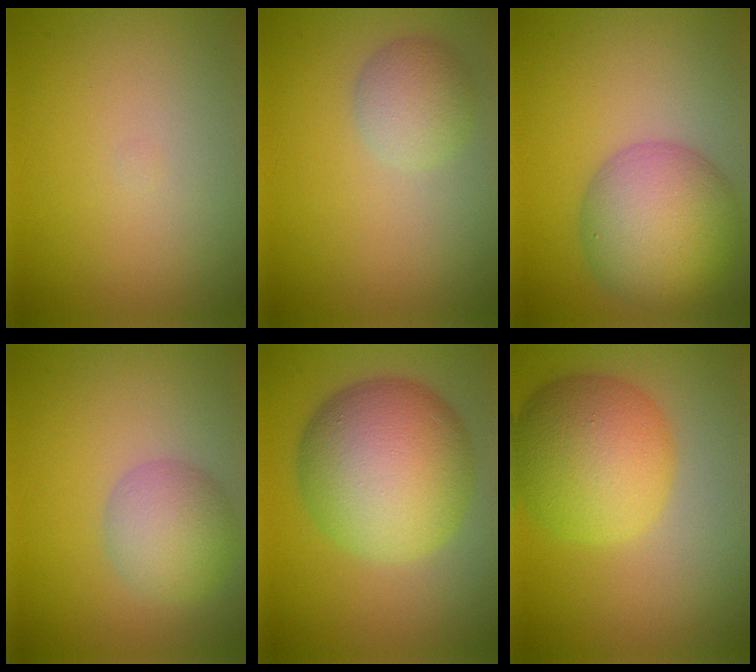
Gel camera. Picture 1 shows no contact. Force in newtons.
{"total": 2.7, "press": 2.7, "slide": 0.2}
{"total": 8.1, "press": 8.1, "slide": 0.3}
{"total": 4.2, "press": 4.2, "slide": 0.1}
{"total": 11.5, "press": 11.5, "slide": 0.2}
{"total": 7.9, "press": 7.9, "slide": 0.2}